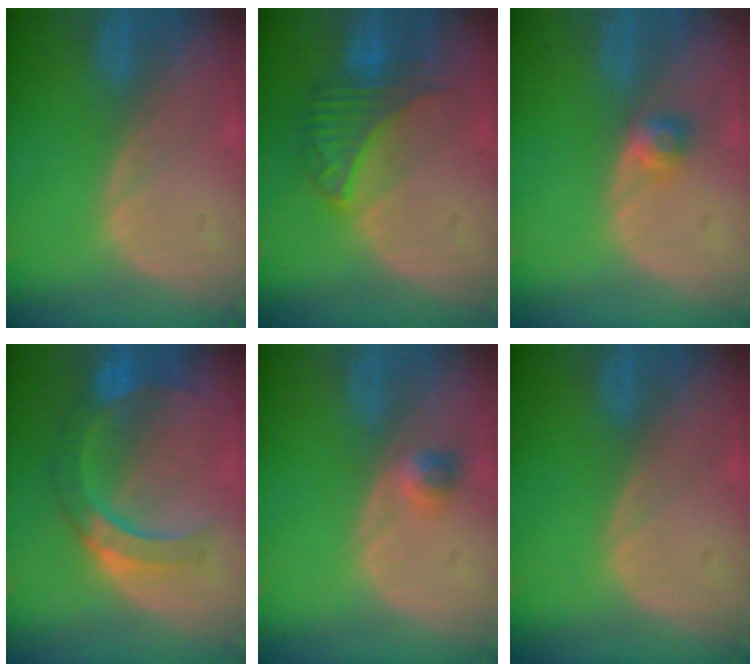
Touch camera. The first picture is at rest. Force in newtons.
{"total": 6.7, "press": 6.6, "slide": 1.2}
{"total": 2.5, "press": 2.2, "slide": 1.2}
{"total": 7.9, "press": 7.8, "slide": 1.7}
{"total": 2.4, "press": 2.0, "slide": 1.2}
{"total": 0.0}